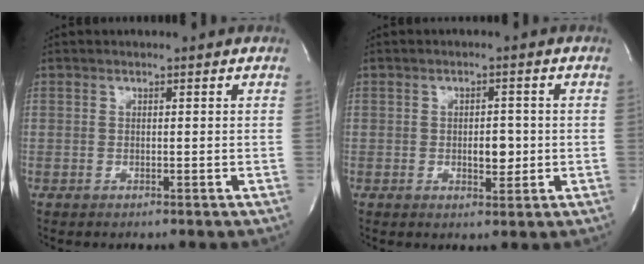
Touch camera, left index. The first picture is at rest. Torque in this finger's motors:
{"motor_torque": [0.26, 0.01, 0.03, 0.01]}